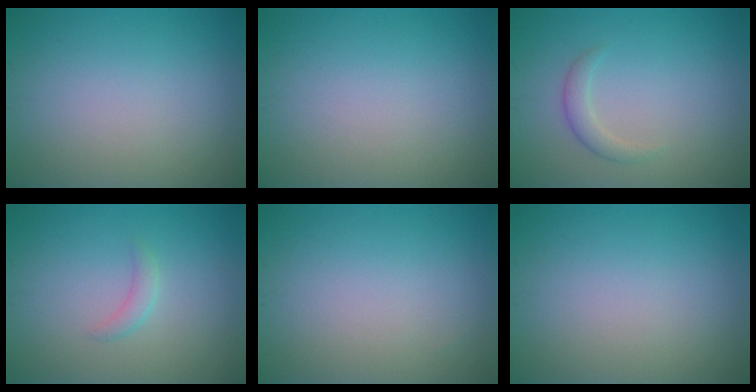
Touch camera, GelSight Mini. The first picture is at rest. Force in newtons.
{"total": 0.0}
{"total": 1.6, "press": 1.6, "slide": 0.0}
{"total": 1.2, "press": 1.1, "slide": 0.0}
{"total": 0.0}
{"total": 0.0}